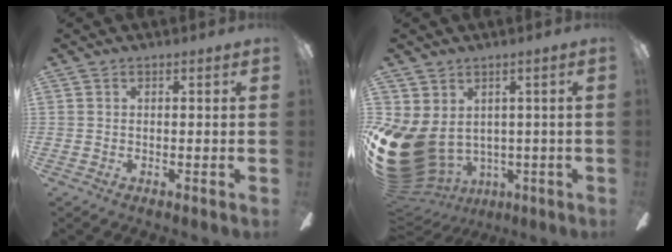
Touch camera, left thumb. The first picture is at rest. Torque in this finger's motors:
{"motor_torque": [-0.65, 2.23, 2.26, -0.51, 0.70]}